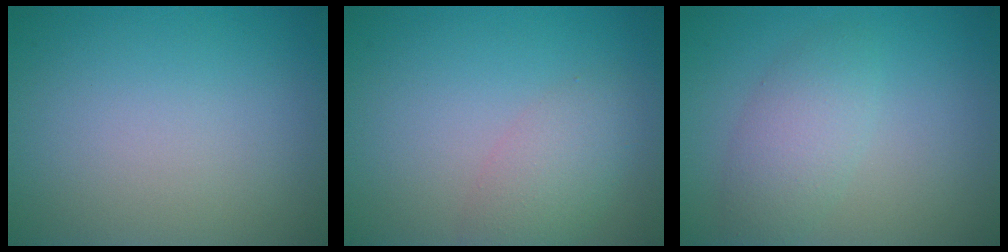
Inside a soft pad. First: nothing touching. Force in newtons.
{"total": 3.0, "press": 3.0, "slide": 0.1}
{"total": 3.1, "press": 3.1, "slide": 0.2}